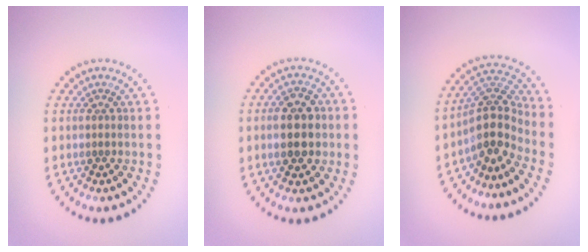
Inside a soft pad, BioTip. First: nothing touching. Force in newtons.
{"total": 5.0, "press": 5.0, "slide": 0.3}
{"total": 4.4, "press": 3.3, "slide": 2.9}